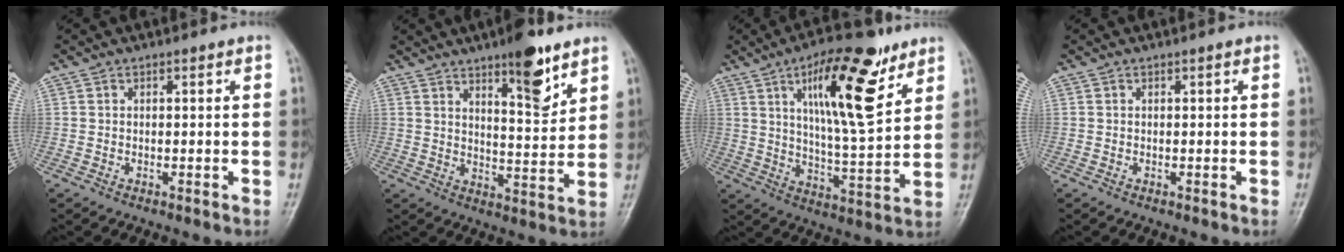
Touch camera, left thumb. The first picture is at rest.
{"total": 10.6, "force": [6.8, 3.1, 7.5], "torque": [-0.090, -0.046, 0.104]}
{"total": 17.8, "force": [9.1, 5.4, 14.3], "torque": [-0.202, -0.044, 0.148]}
{"total": 0.0}